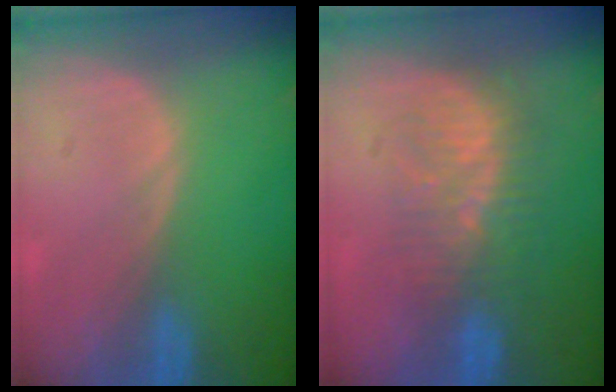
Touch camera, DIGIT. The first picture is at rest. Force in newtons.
{"total": 7.9, "press": 7.4, "slide": 2.6}